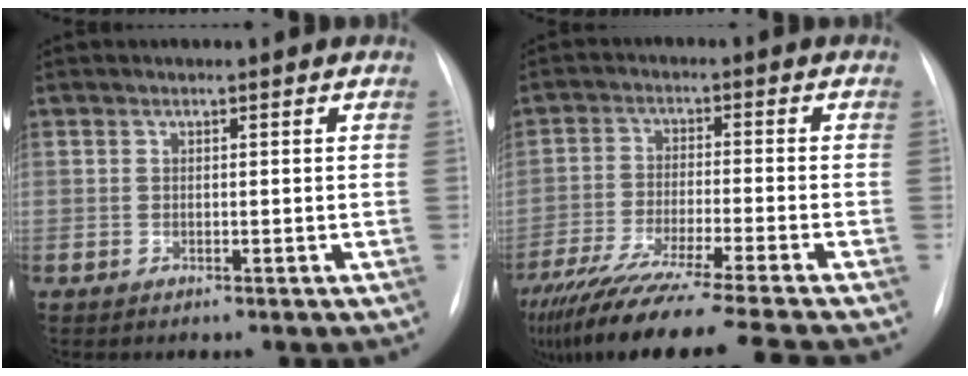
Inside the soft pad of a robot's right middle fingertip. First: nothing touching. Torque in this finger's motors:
{"motor_torque": [1.09, -1.04, 0.35, 0.21]}